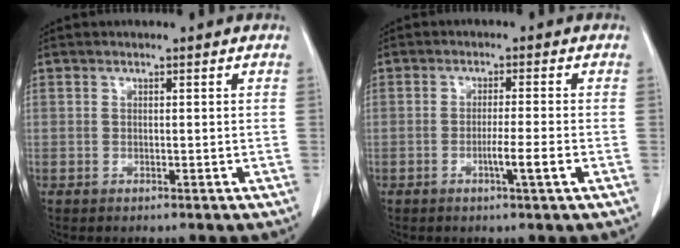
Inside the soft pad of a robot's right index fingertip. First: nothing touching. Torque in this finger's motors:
{"motor_torque": [0.48, -0.31, 0.17, 0.07]}